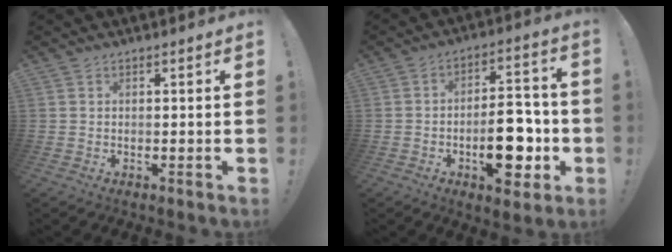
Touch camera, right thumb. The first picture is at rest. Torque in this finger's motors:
{"motor_torque": [1.69, 2.12, 0.08, -0.06, 0.20]}